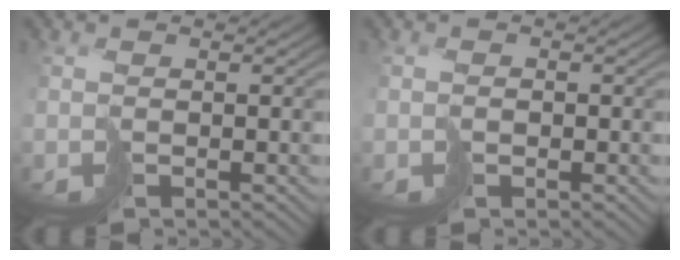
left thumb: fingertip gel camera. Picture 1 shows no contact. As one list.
[{"total": 2.0, "force": [-0.9, 1.6, 0.9], "torque": [-0.018, -0.006, -0.022]}]